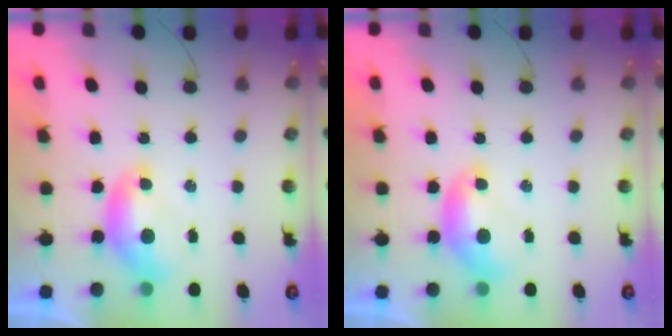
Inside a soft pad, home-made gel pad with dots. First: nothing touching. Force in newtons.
{"total": 0.0}